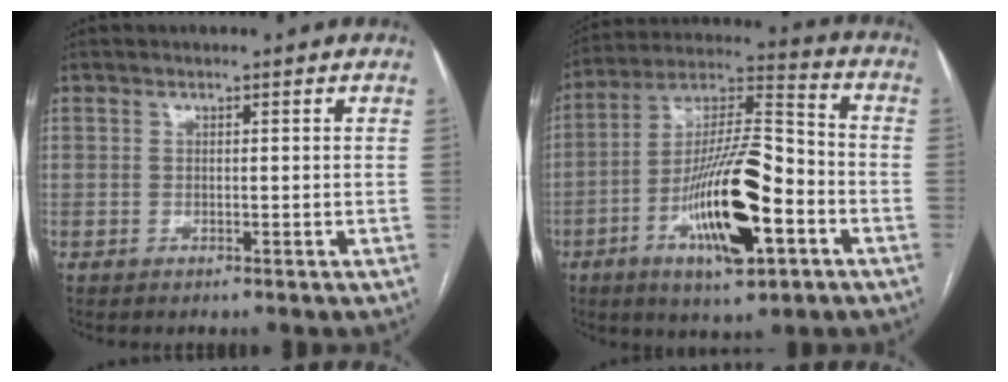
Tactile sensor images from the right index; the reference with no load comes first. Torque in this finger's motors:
{"motor_torque": [0.62, -0.19, 0.47, 0.21]}